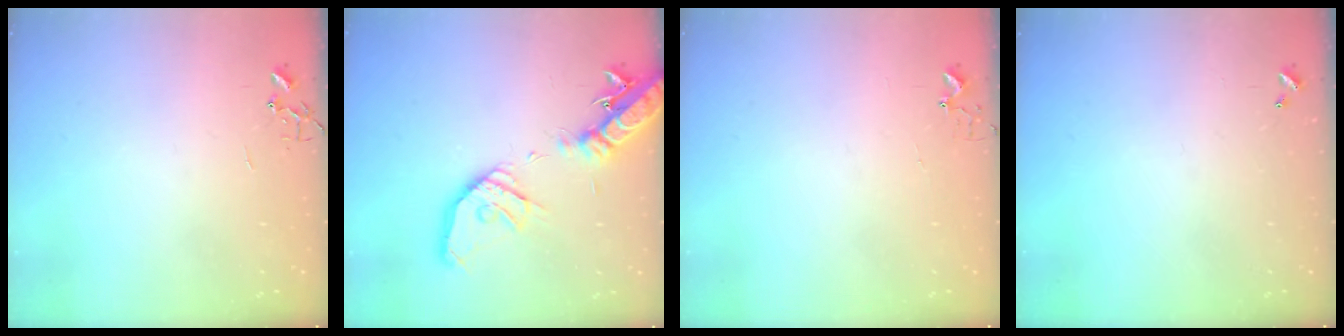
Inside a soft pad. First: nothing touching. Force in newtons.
{"total": 20.7, "press": 20.4, "slide": 3.6}
{"total": 3.7, "press": 3.7, "slide": 0.2}
{"total": 0.0}